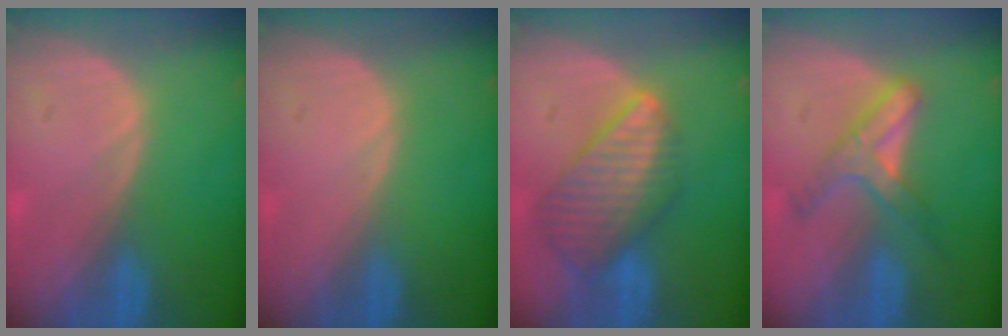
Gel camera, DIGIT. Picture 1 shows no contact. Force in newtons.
{"total": 0.0}
{"total": 9.0, "press": 7.8, "slide": 4.4}
{"total": 5.5, "press": 5.4, "slide": 1.4}